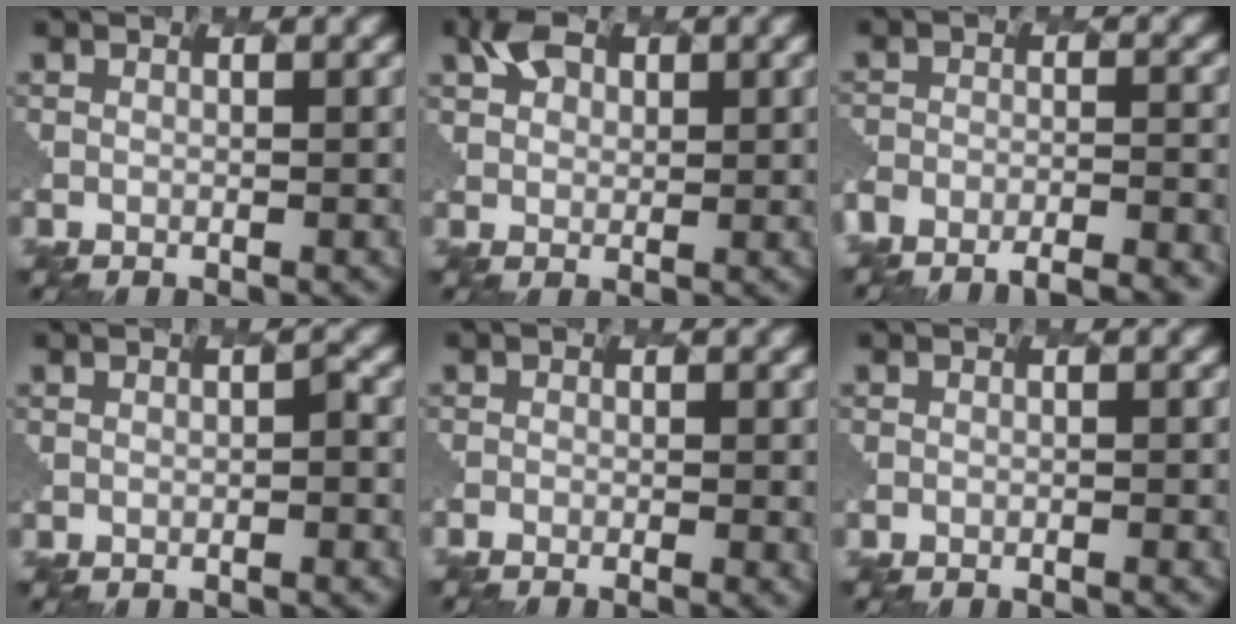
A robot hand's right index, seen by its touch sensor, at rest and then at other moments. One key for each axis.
{"total": 2.4, "fx": 1.5, "fy": 1.8, "fz": 0.7, "tx": -0.019, "ty": 0.005, "tz": 0.020}
{"total": 10.2, "fx": -9.6, "fy": 2.5, "fz": 2.3, "tx": -0.027, "ty": 0.003, "tz": -0.115}
{"total": 0.5, "fx": -0.4, "fy": 0.0, "fz": 0.4, "tx": -0.010, "ty": 0.003, "tz": -0.003}
{"total": 2.4, "fx": -1.6, "fy": 0.8, "fz": 1.6, "tx": -0.014, "ty": 0.013, "tz": -0.027}
{"total": 0.9, "fx": -0.8, "fy": 0.1, "fz": 0.0, "tx": 0.003, "ty": 0.006, "tz": -0.014}